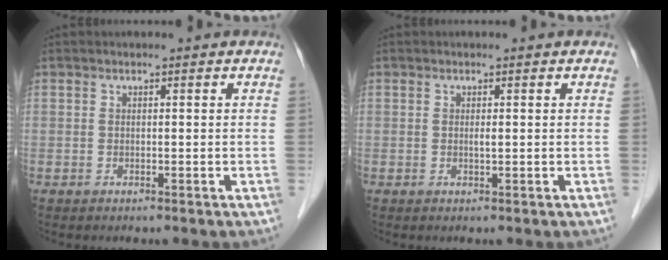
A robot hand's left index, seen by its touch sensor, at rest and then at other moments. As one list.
[{"total": 0.6, "force": [0.1, 0.0, 0.6], "torque": [-0.013, -0.002, 0.002]}]